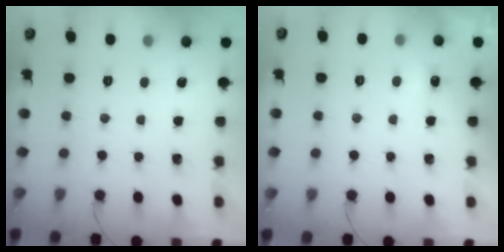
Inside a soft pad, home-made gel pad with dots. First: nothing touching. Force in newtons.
{"total": 11.4, "press": 3.4, "slide": 10.9}